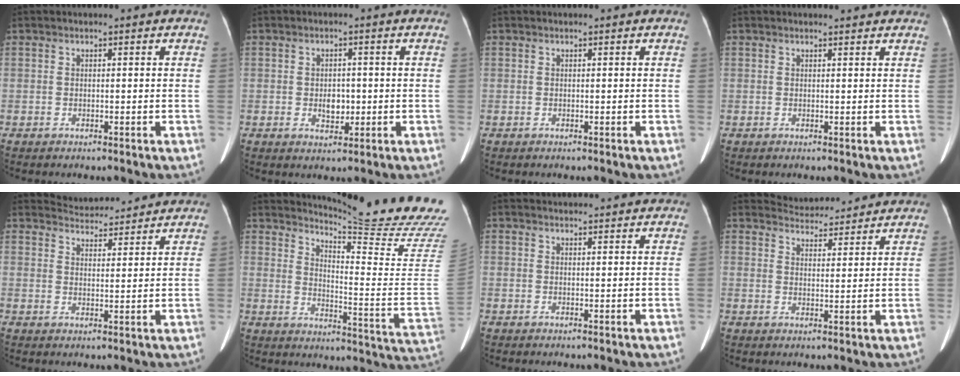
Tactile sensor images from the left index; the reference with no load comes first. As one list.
[{"total": 2.9, "force": [-0.4, 2.0, 2.1], "torque": [-0.032, 0.000, -0.001]}, {"total": 0.0}, {"total": 2.5, "force": [2.4, 0.3, 0.5], "torque": [-0.012, 0.005, 0.024]}, {"total": 9.1, "force": [8.9, 1.2, 1.0], "torque": [-0.019, 0.017, 0.117]}, {"total": 20.5, "force": [18.6, -2.6, 8.2], "torque": [-0.136, -0.144, 0.233]}, {"total": 6.8, "force": [6.6, 0.8, 1.3], "torque": [-0.013, 0.026, 0.068]}, {"total": 9.5, "force": [9.3, 1.5, 1.0], "torque": [-0.013, 0.017, 0.119]}]